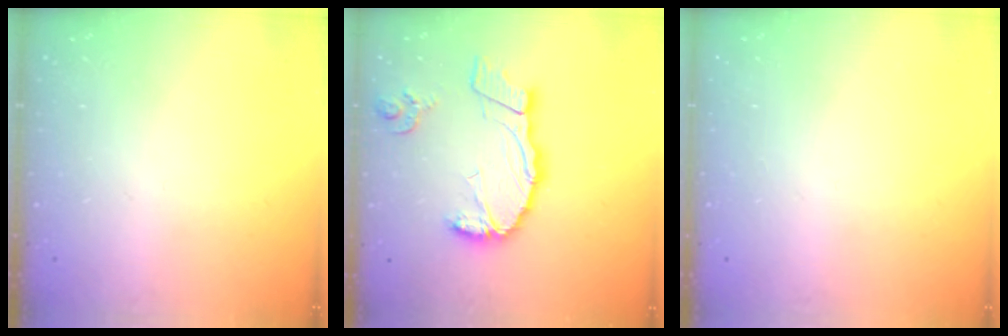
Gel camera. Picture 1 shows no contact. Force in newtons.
{"total": 15.5, "press": 15.4, "slide": 2.0}
{"total": 0.0}